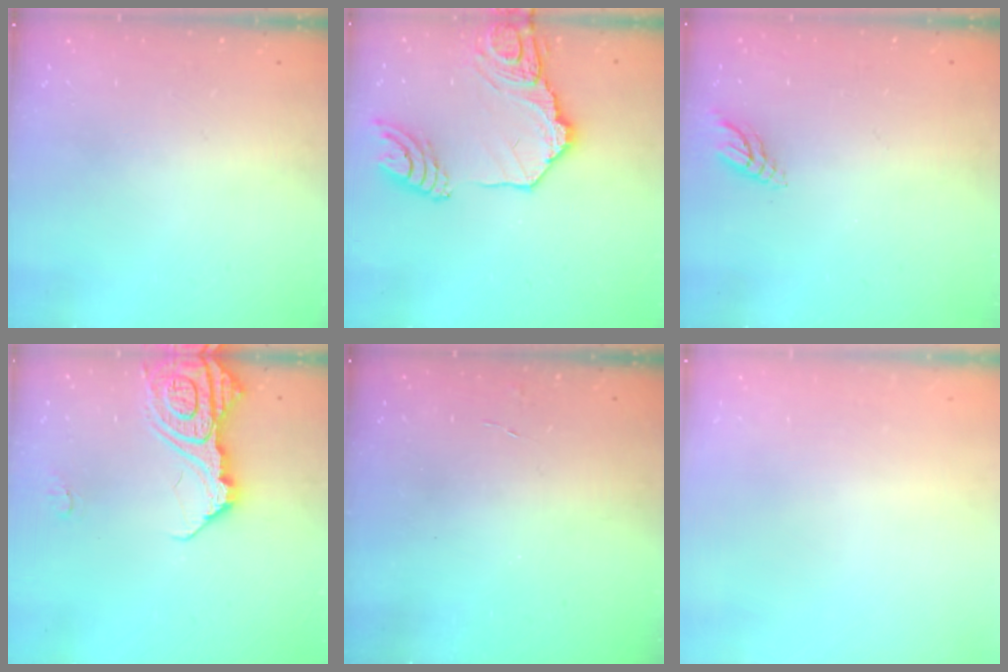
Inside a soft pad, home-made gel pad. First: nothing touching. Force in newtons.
{"total": 16.5, "press": 16.4, "slide": 1.7}
{"total": 5.0, "press": 5.0, "slide": 0.5}
{"total": 16.0, "press": 15.9, "slide": 1.9}
{"total": 2.8, "press": 2.8, "slide": 0.3}
{"total": 0.0}